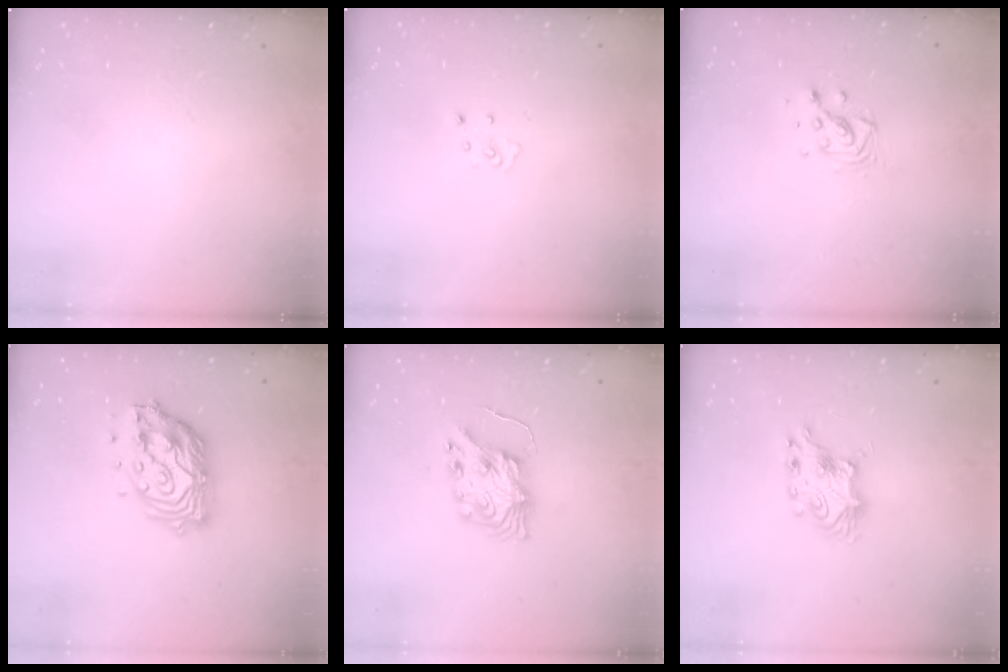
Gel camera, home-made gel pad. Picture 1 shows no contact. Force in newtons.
{"total": 3.7, "press": 3.7, "slide": 0.3}
{"total": 7.7, "press": 7.3, "slide": 2.4}
{"total": 14.5, "press": 14.4, "slide": 1.2}
{"total": 8.7, "press": 8.6, "slide": 0.4}
{"total": 7.3, "press": 7.2, "slide": 0.6}